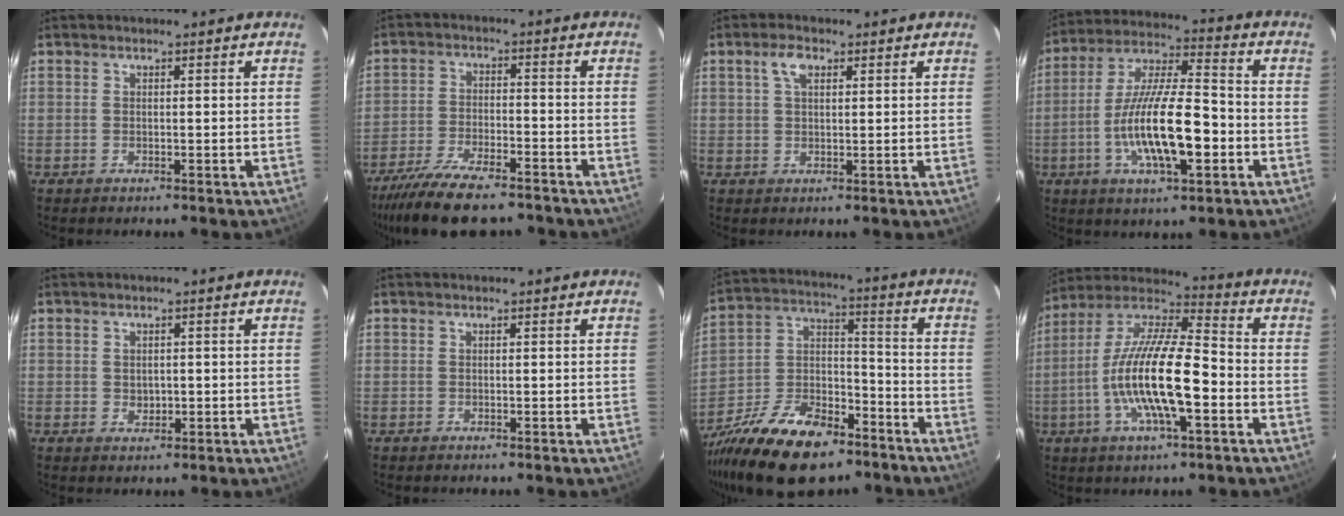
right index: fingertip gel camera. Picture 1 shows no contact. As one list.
[{"total": 14.5, "force": [-11.9, 3.9, 7.3], "torque": [-0.165, -0.022, -0.203]}, {"total": 3.3, "force": [1.5, 1.7, 2.4], "torque": [-0.047, 0.009, 0.027]}, {"total": 16.4, "force": [-4.6, 4.3, 15.2], "torque": [-0.291, -0.003, -0.083]}, {"total": 1.7, "force": [0.0, 1.5, 0.8], "torque": [-0.010, 0.002, 0.003]}, {"total": 0.0}, {"total": 21.9, "force": [-14.4, 10.7, 12.5], "torque": [-0.263, -0.002, -0.243]}, {"total": 17.6, "force": [-4.6, 4.4, 16.4], "torque": [-0.313, -0.006, -0.094]}]